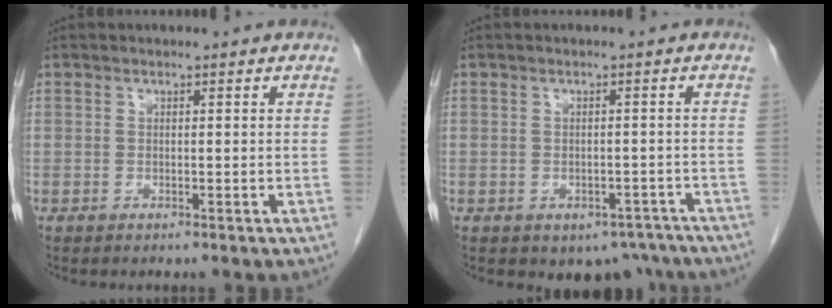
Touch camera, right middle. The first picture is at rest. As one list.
[{"total": 5.8, "force": [-4.2, 3.6, 1.5], "torque": [0.002, 0.013, -0.052]}]